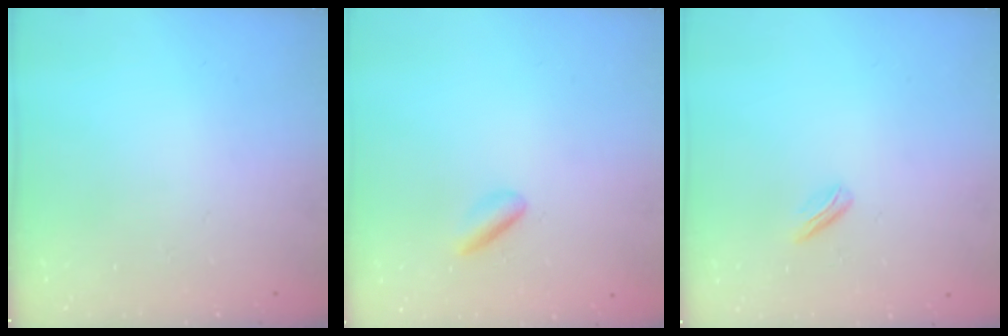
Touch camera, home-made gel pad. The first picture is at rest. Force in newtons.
{"total": 1.8, "press": 1.7, "slide": 0.5}
{"total": 2.4, "press": 2.3, "slide": 0.6}